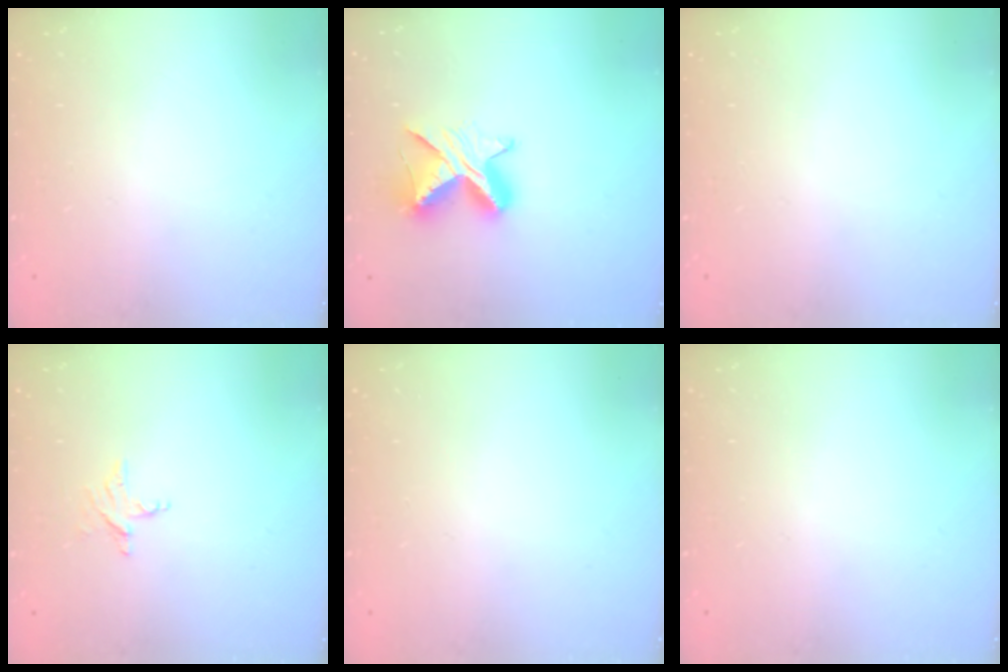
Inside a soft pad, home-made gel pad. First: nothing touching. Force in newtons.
{"total": 9.4, "press": 9.3, "slide": 0.7}
{"total": 0.0}
{"total": 3.7, "press": 3.7, "slide": 0.2}
{"total": 0.0}
{"total": 0.0}